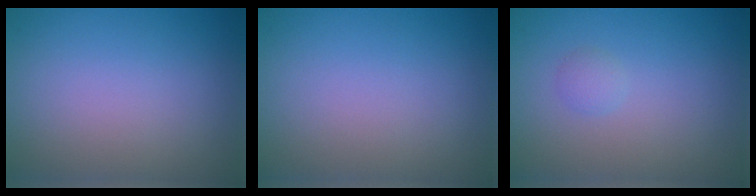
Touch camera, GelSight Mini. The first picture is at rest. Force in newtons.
{"total": 0.0}
{"total": 0.9, "press": 0.9, "slide": 0.0}